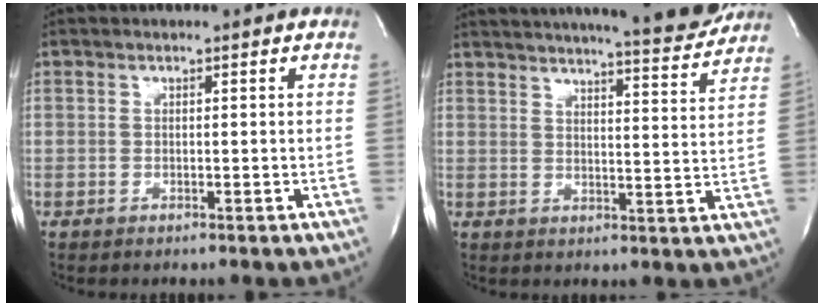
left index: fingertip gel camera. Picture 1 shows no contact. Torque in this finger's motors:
{"motor_torque": [0.00, -0.24, 0.50, 0.08]}